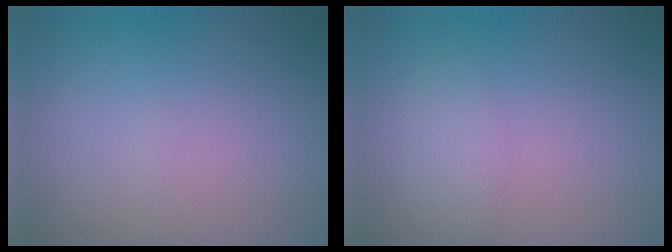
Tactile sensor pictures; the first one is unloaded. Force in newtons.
{"total": 1.8, "press": 1.8, "slide": 0.1}